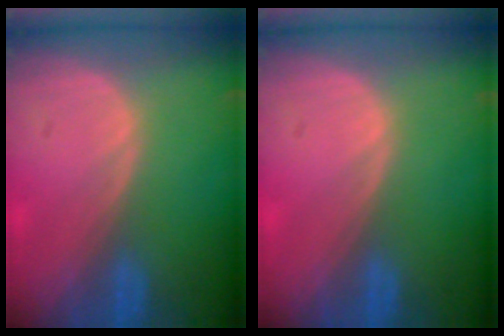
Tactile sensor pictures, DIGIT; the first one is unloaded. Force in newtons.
{"total": 0.0}